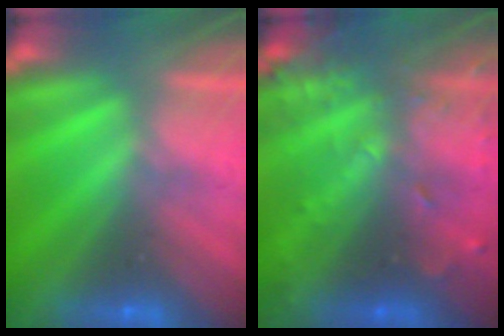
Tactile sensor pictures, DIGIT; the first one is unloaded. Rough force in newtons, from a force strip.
{"total": 9.1}